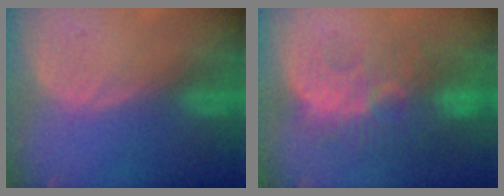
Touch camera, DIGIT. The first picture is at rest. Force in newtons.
{"total": 10.5, "press": 9.5, "slide": 4.5}